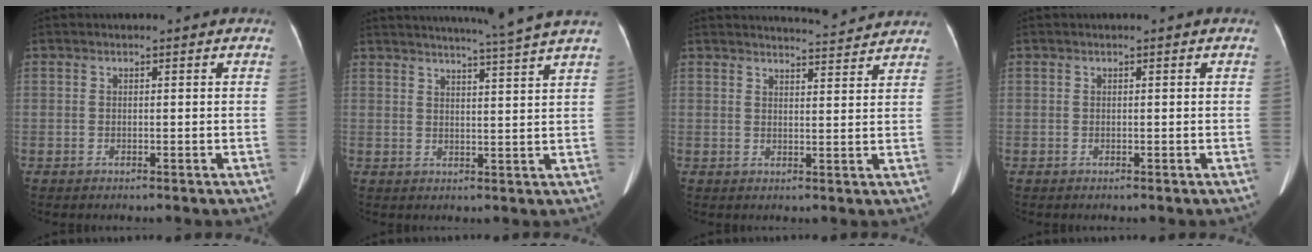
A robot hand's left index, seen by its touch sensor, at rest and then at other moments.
{"total": 9.8, "force": [8.7, -2.2, 4.0], "torque": [-0.061, -0.016, 0.107]}
{"total": 6.4, "force": [6.4, -0.1, 0.6], "torque": [-0.018, 0.005, 0.077]}
{"total": 0.0}